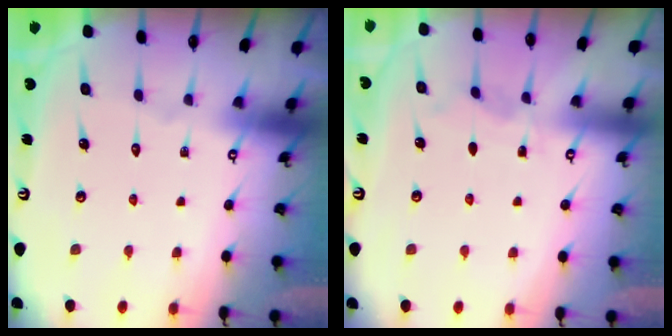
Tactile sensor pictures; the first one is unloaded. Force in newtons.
{"total": 3.8, "press": 3.8, "slide": 0.4}